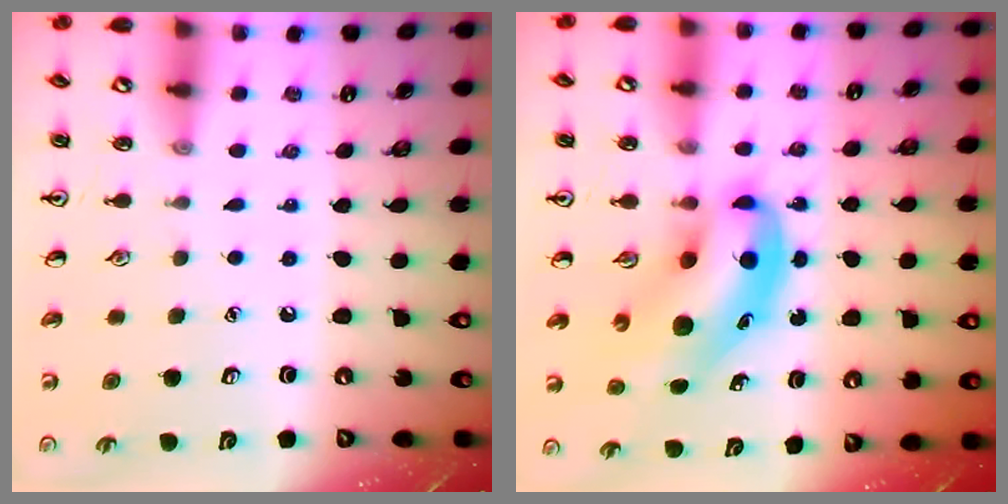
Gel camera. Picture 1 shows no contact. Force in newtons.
{"total": 10.0, "press": 9.6, "slide": 2.8}